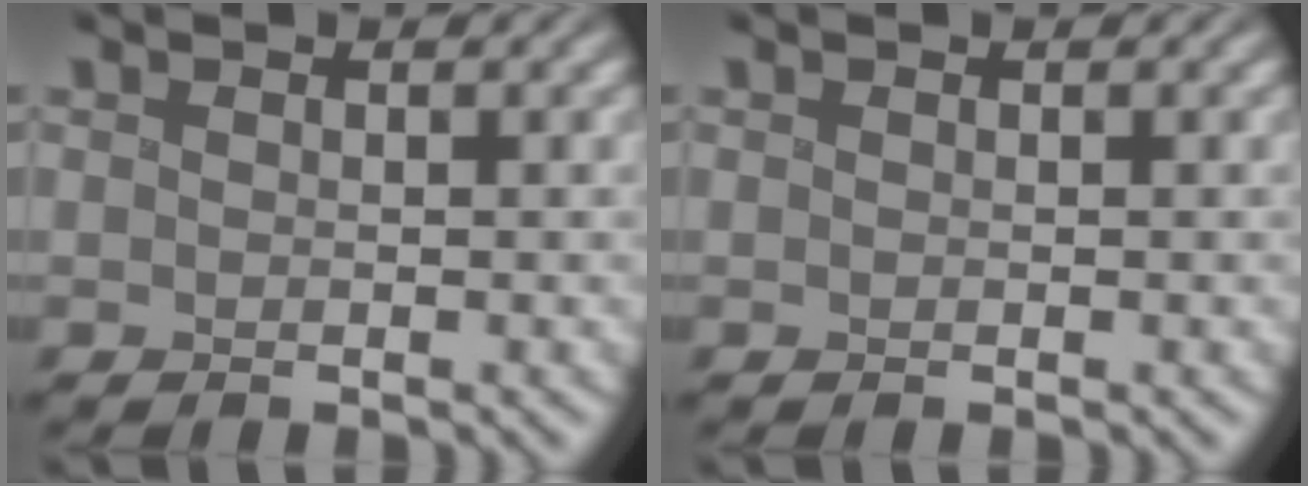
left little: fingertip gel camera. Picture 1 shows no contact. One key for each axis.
{"total": 0.0}